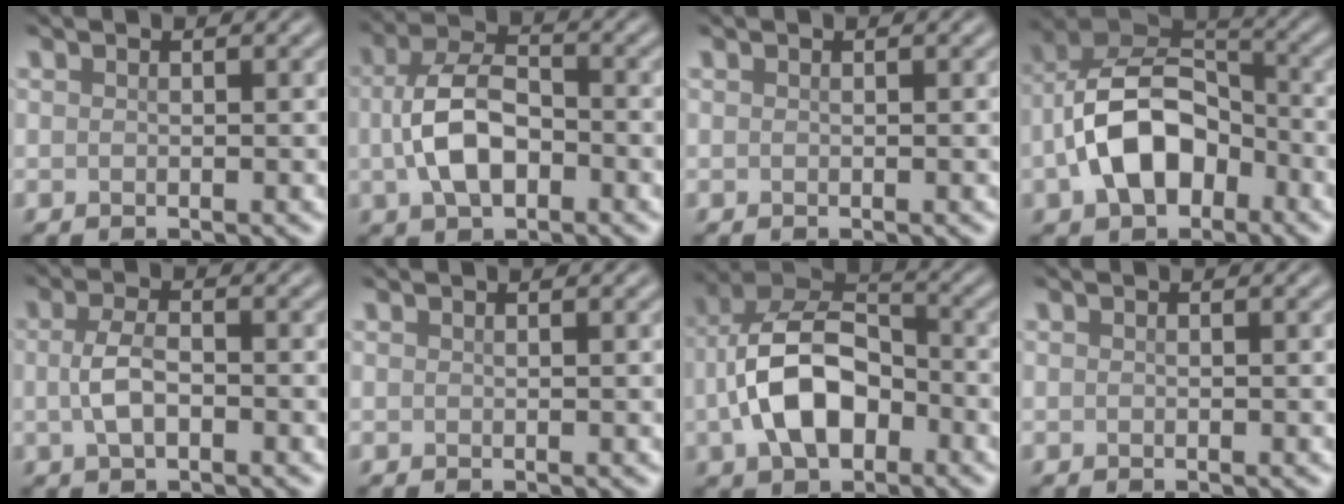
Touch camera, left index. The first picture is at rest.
{"total": 6.0, "force": [-1.0, 3.6, 4.8], "torque": [-0.099, 0.001, -0.023]}
{"total": 0.0}
{"total": 9.4, "force": [-2.7, 5.9, 6.8], "torque": [-0.126, 0.020, -0.058]}
{"total": 3.1, "force": [-0.5, 1.6, 2.6], "torque": [-0.057, 0.001, -0.012]}
{"total": 0.0}
{"total": 9.0, "force": [-2.1, 5.6, 6.8], "torque": [-0.135, 0.017, -0.046]}
{"total": 0.0}